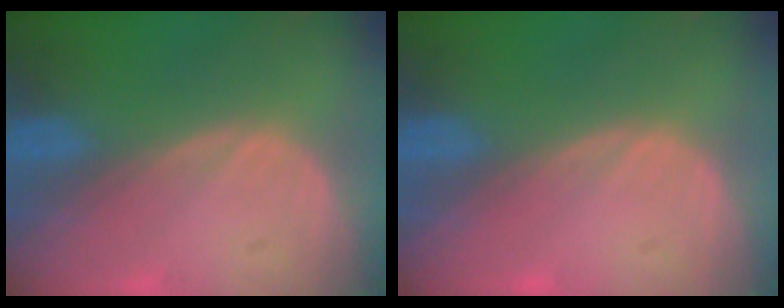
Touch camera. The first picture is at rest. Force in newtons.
{"total": 0.0}